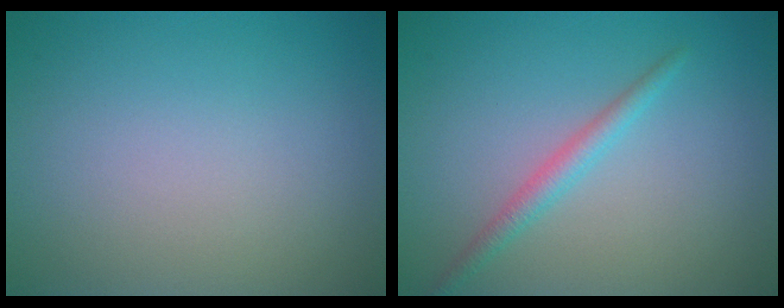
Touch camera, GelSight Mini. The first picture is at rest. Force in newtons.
{"total": 1.9, "press": 1.9, "slide": 0.1}